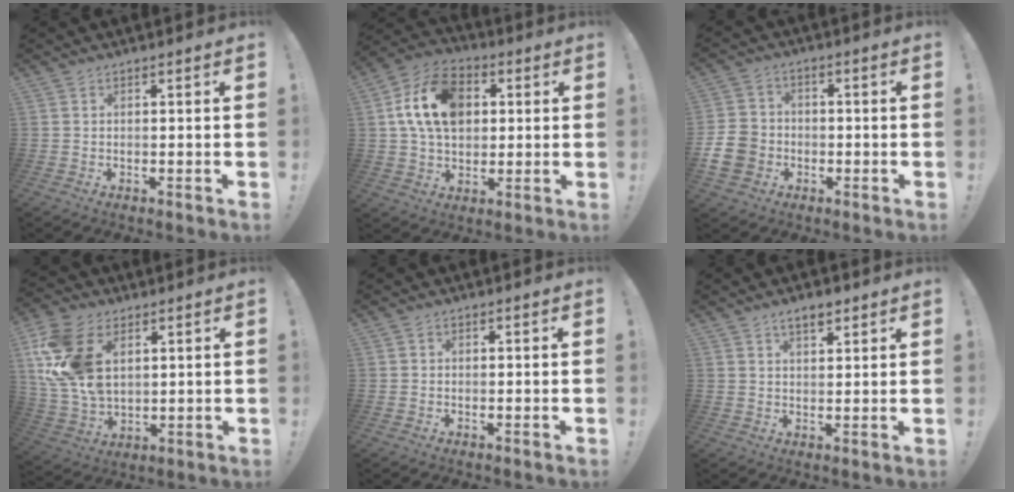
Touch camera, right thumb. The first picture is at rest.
{"total": 16.3, "force": [3.8, 11.8, 10.6], "torque": [-0.189, 0.001, 0.073]}
{"total": 10.8, "force": [-3.4, 9.1, 4.7], "torque": [-0.083, 0.028, -0.062]}
{"total": 18.9, "force": [6.2, 12.6, 12.7], "torque": [-0.262, -0.020, 0.116]}
{"total": 0.6, "force": [-0.1, 0.6, 0.2], "torque": [0.001, 0.000, -0.003]}
{"total": 4.5, "force": [3.1, 2.1, 2.5], "torque": [-0.034, -0.014, 0.053]}